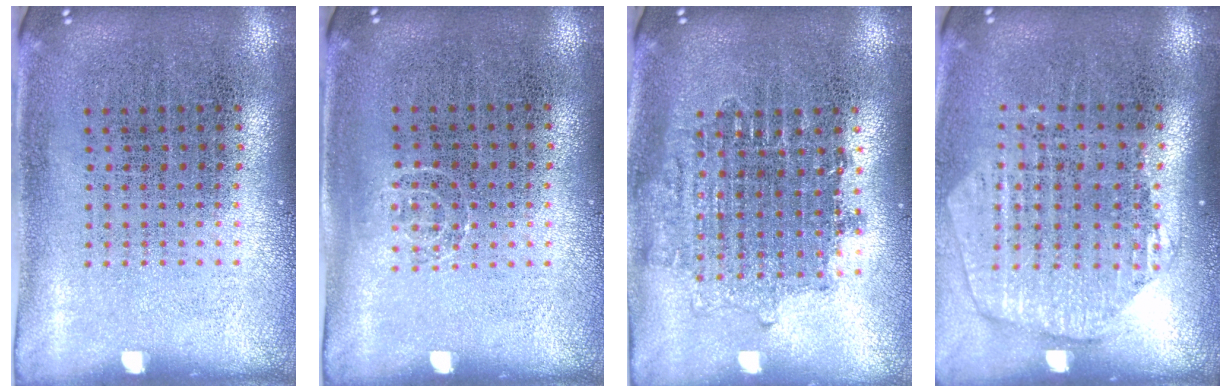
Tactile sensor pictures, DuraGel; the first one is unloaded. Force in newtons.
{"total": 0.7, "press": 0.5, "slide": 0.5}
{"total": 1.6, "press": 1.3, "slide": 0.9}
{"total": 1.6, "press": 1.4, "slide": 0.7}